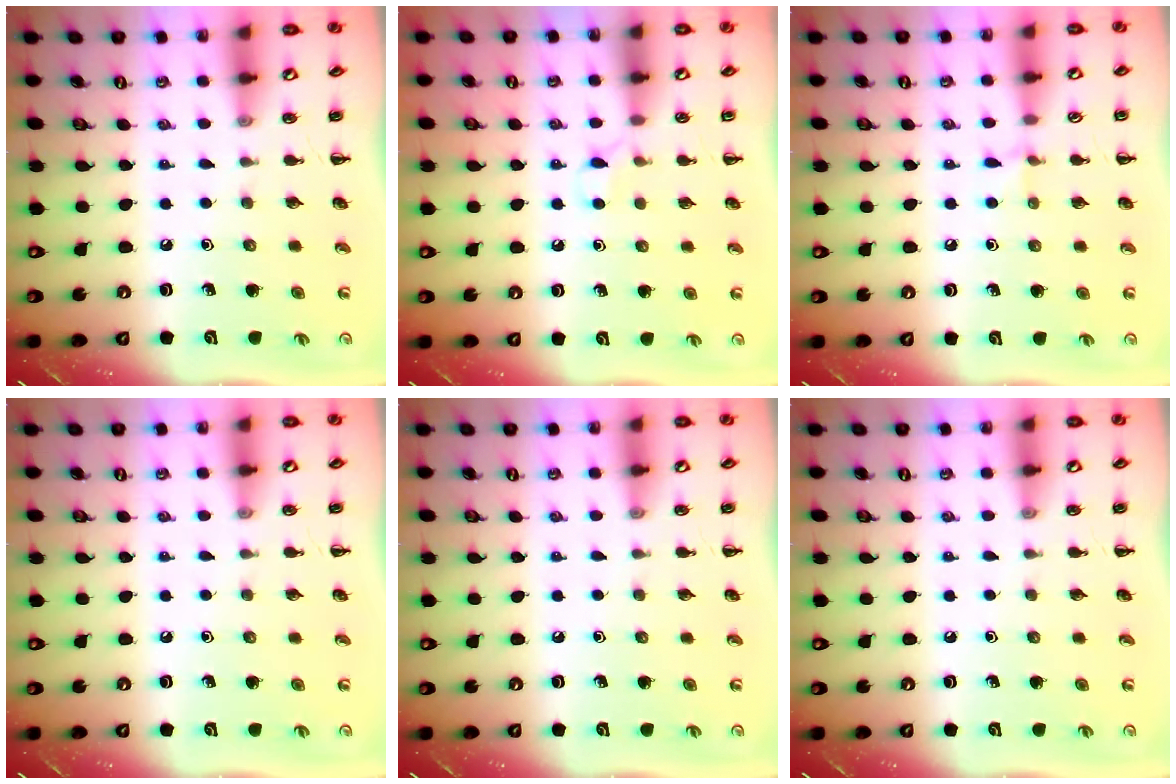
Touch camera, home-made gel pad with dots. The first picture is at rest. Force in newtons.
{"total": 4.0, "press": 3.7, "slide": 1.4}
{"total": 4.8, "press": 4.5, "slide": 1.6}
{"total": 0.0}
{"total": 0.0}
{"total": 0.0}